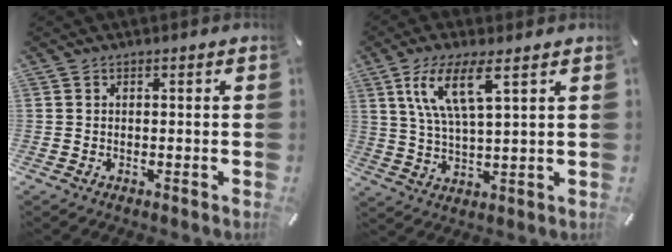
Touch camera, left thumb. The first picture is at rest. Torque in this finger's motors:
{"motor_torque": [0.76, 0.80, 1.36, -0.88, 0.55]}